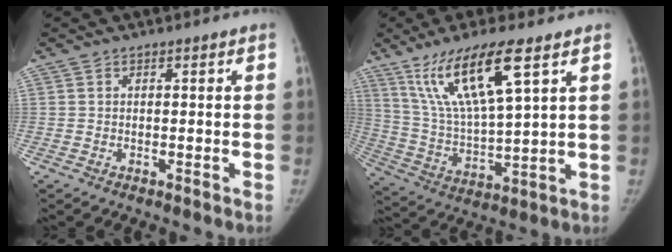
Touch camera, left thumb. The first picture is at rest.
{"total": 16.1, "force": [8.8, 3.2, 13.2], "torque": [-0.259, -0.035, 0.179]}